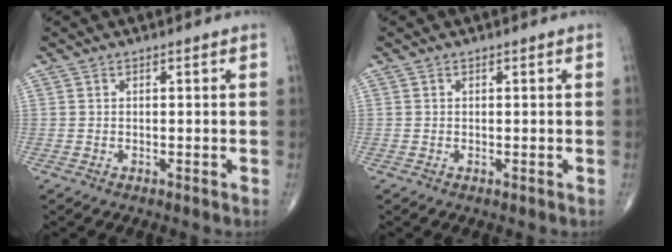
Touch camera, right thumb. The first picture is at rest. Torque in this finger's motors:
{"motor_torque": [-0.14, 0.21, -0.03, -0.15, 0.01]}